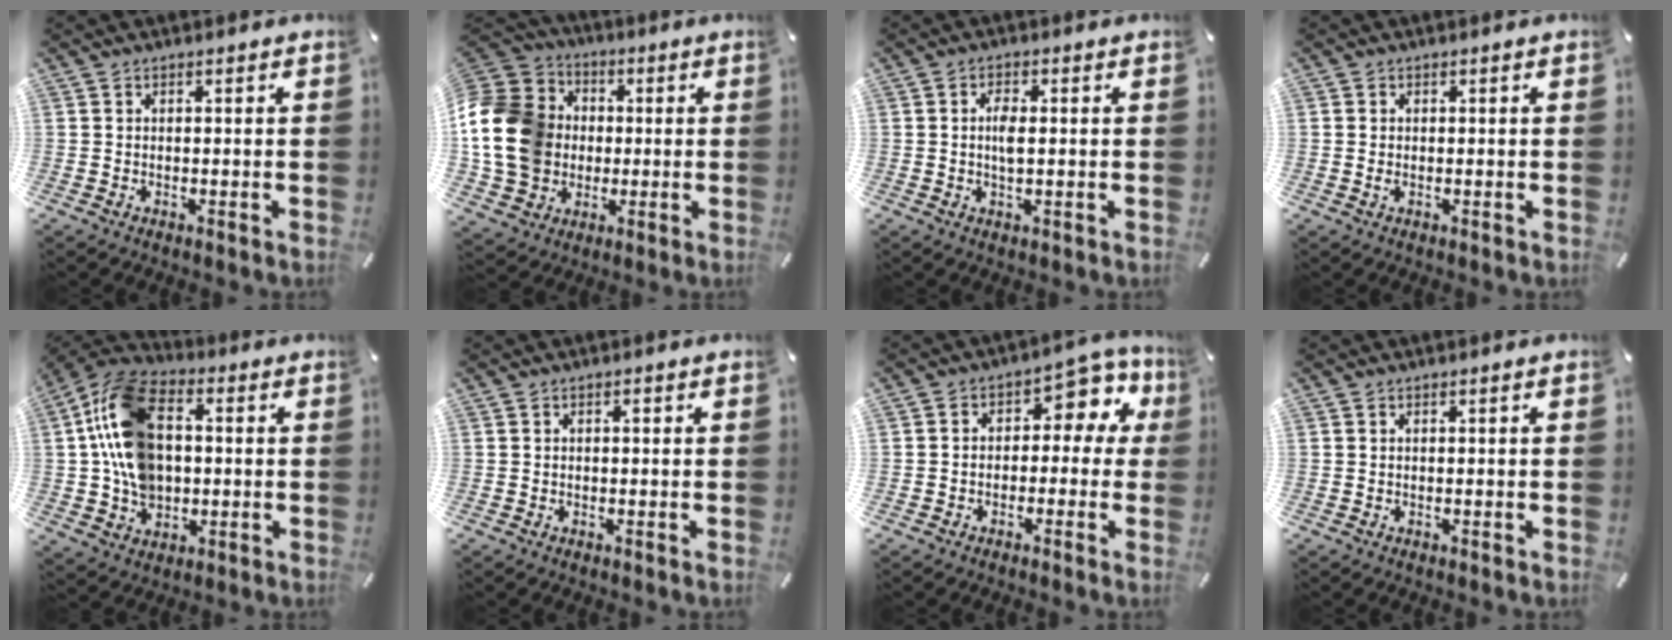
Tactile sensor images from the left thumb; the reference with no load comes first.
{"total": 18.0, "force": [-1.1, 15.6, 9.0], "torque": [-0.190, 0.016, -0.021]}
{"total": 3.7, "force": [0.2, 1.3, 3.4], "torque": [-0.076, -0.001, -0.001]}
{"total": 0.7, "force": [-0.1, 0.6, 0.5], "torque": [-0.008, 0.002, -0.002]}
{"total": 16.7, "force": [0.9, 12.6, 11.0], "torque": [-0.250, 0.015, 0.018]}
{"total": 0.7, "force": [0.2, 0.4, 0.6], "torque": [-0.012, 0.001, 0.003]}
{"total": 8.4, "force": [2.4, 5.2, 6.1], "torque": [-0.085, -0.017, 0.036]}
{"total": 0.0}